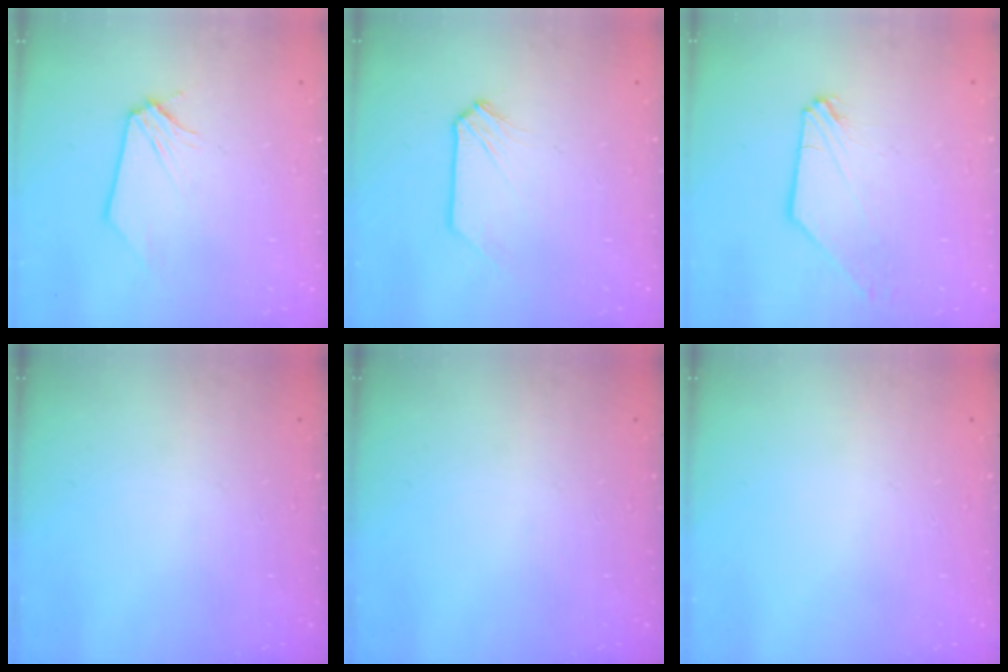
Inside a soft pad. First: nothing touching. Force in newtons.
{"total": 0.0}
{"total": 2.5, "press": 2.5, "slide": 0.4}
{"total": 0.0}
{"total": 0.0}
{"total": 0.0}